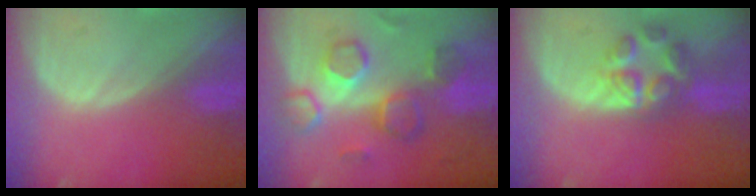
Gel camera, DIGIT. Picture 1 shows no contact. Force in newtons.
{"total": 8.7, "press": 8.5, "slide": 2.1}
{"total": 6.8, "press": 5.8, "slide": 3.4}